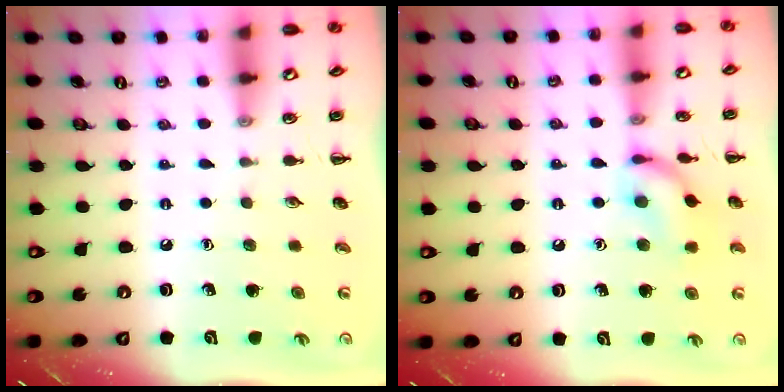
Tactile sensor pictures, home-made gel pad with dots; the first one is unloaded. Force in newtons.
{"total": 11.4, "press": 11.3, "slide": 0.9}